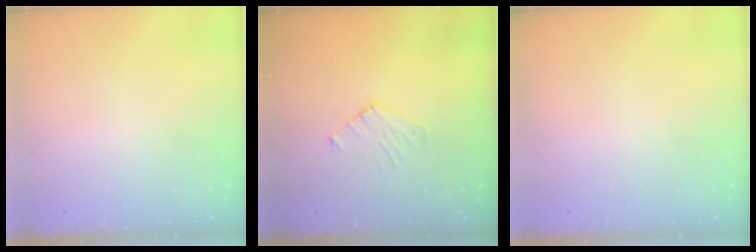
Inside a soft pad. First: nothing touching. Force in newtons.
{"total": 5.9, "press": 5.8, "slide": 0.6}
{"total": 0.0}